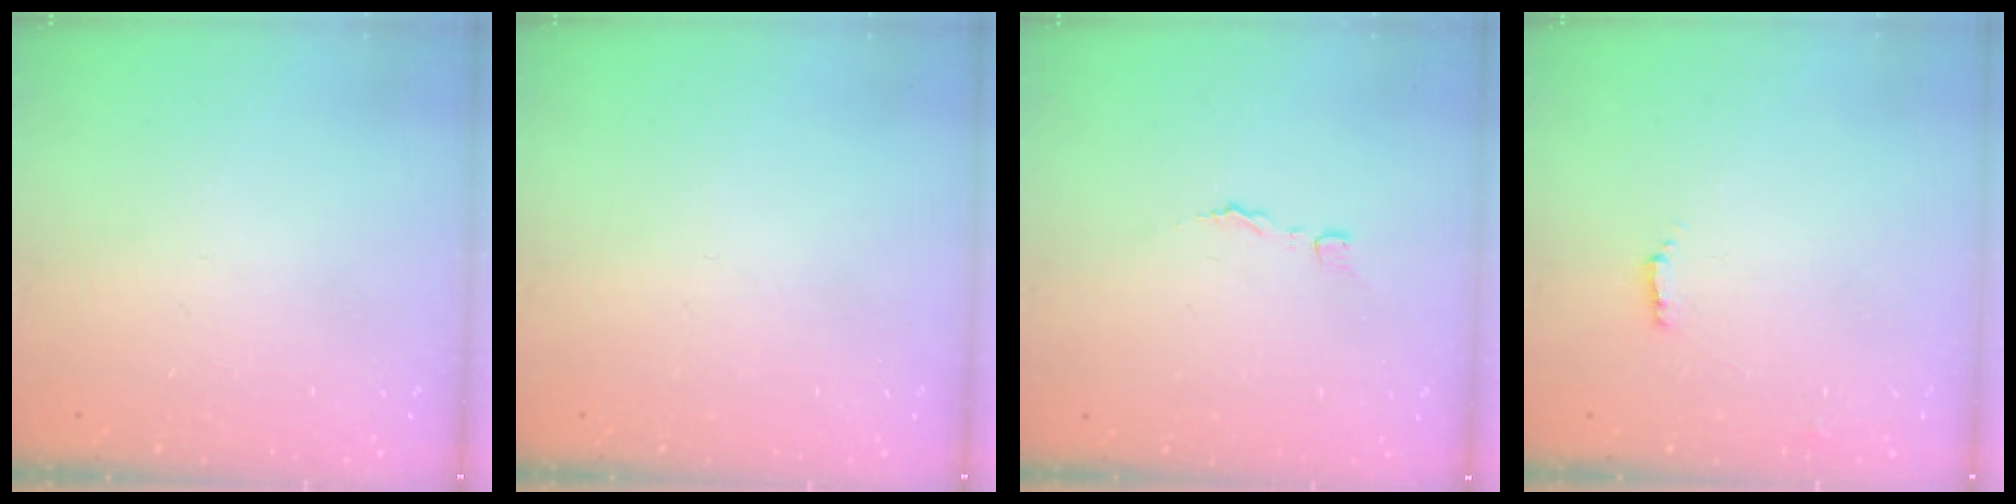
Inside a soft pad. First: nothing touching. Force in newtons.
{"total": 0.0}
{"total": 2.7, "press": 2.7, "slide": 0.3}
{"total": 1.3, "press": 1.3, "slide": 0.4}